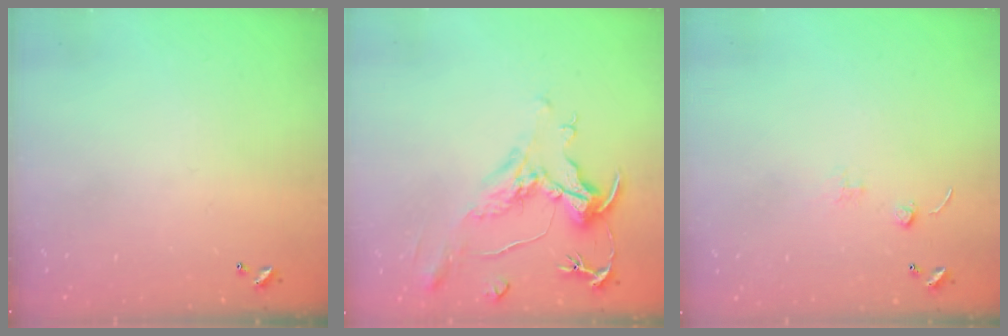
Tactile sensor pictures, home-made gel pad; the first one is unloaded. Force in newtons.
{"total": 2.0, "press": 1.5, "slide": 1.3}
{"total": 0.0}